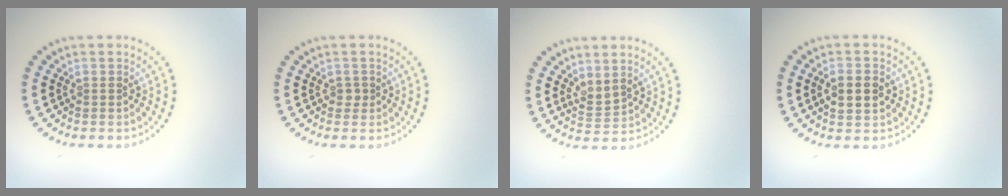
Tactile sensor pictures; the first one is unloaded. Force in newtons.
{"total": 0.7, "press": 0.6, "slide": 0.4}
{"total": 1.4, "press": 1.2, "slide": 0.9}
{"total": 2.7, "press": 2.7, "slide": 0.1}